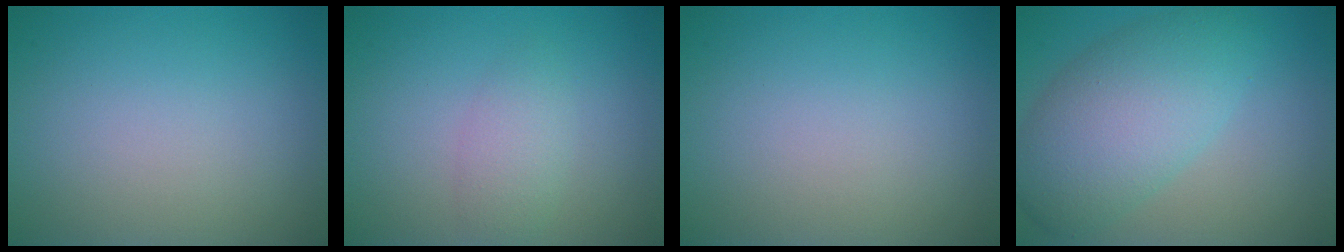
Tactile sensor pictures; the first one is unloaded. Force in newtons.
{"total": 2.1, "press": 2.1, "slide": 0.1}
{"total": 0.0}
{"total": 7.2, "press": 7.2, "slide": 0.2}